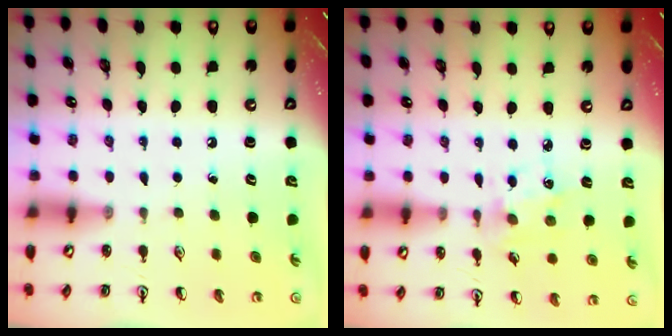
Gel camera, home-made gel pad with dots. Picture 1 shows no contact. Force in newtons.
{"total": 2.9, "press": 2.9, "slide": 0.7}